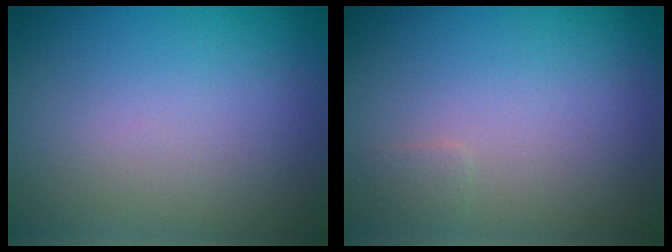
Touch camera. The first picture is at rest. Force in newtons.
{"total": 0.7, "press": 0.7, "slide": 0.0}